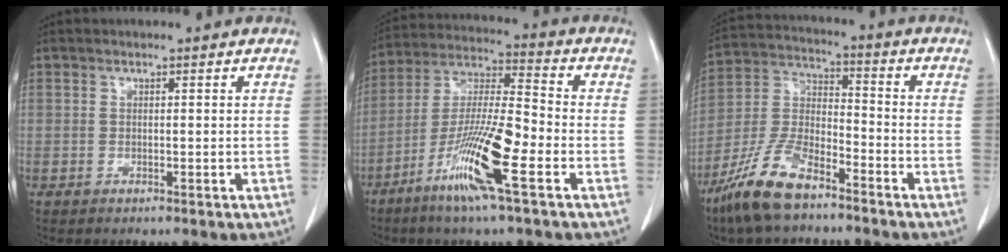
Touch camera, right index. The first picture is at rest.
{"total": 14.3, "force": [-6.4, 0.6, 12.8], "torque": [-0.253, -0.017, -0.124]}
{"total": 11.9, "force": [-8.6, 3.6, 7.4], "torque": [-0.165, -0.006, -0.169]}